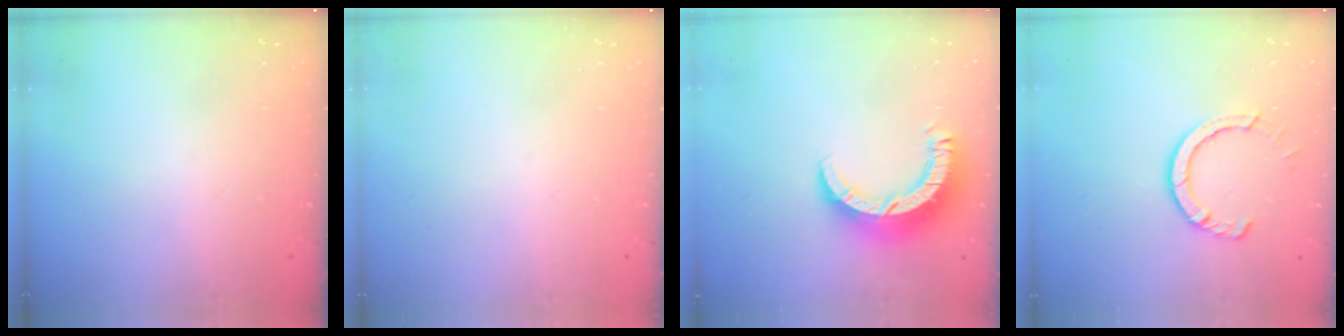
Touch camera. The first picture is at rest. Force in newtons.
{"total": 0.0}
{"total": 10.3, "press": 10.2, "slide": 1.0}
{"total": 7.5, "press": 7.4, "slide": 1.0}